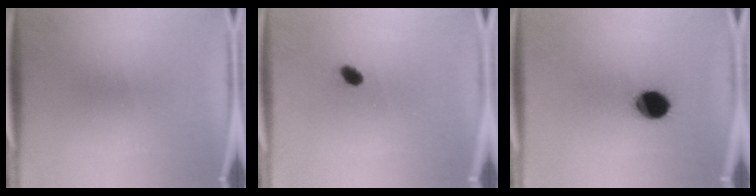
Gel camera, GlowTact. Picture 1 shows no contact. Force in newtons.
{"total": 1.7}
{"total": 9.6}